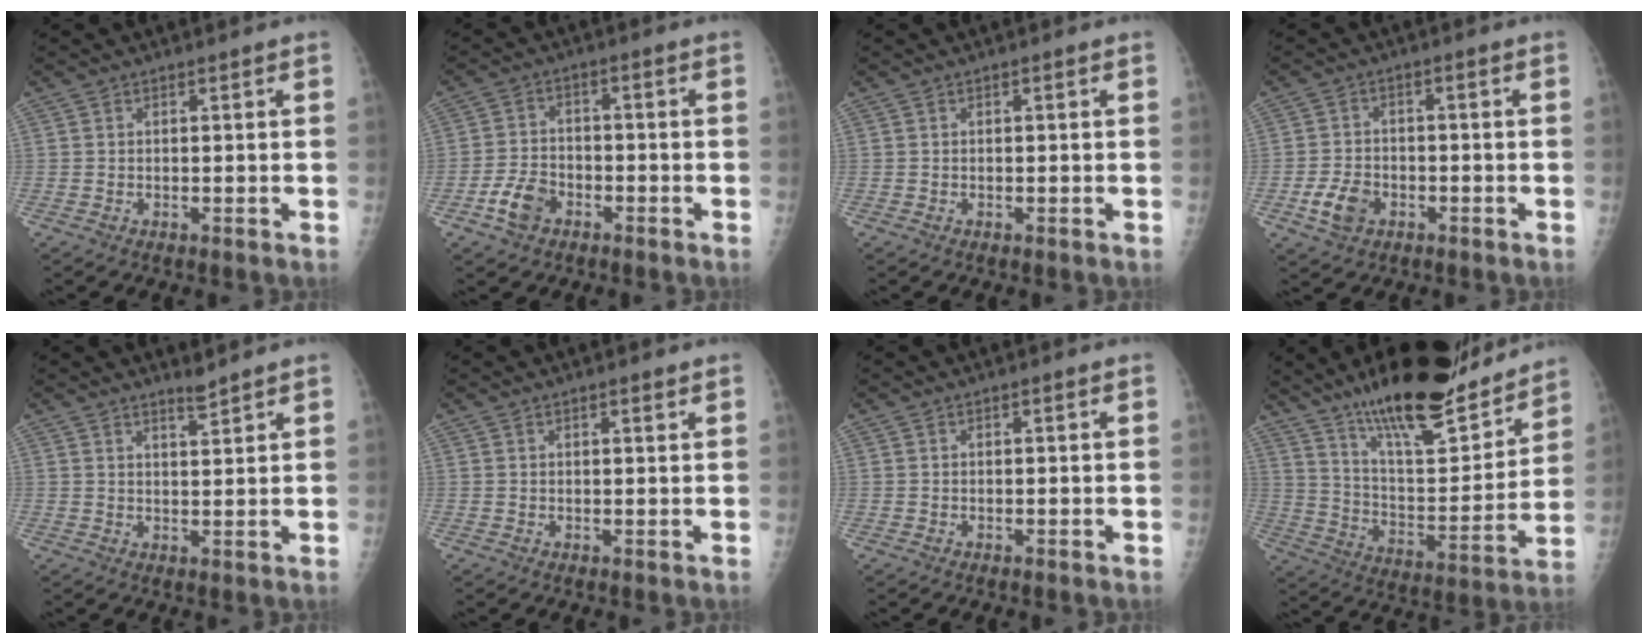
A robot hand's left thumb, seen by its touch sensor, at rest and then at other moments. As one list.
[{"total": 5.8, "force": [-3.4, 3.8, 2.7], "torque": [-0.048, 0.022, -0.061]}, {"total": 0.0}, {"total": 5.7, "force": [-2.7, 4.0, 2.9], "torque": [-0.049, 0.015, -0.045]}, {"total": 2.4, "force": [2.2, 0.1, 1.0], "torque": [-0.011, -0.022, 0.037]}, {"total": 1.2, "force": [0.7, 0.3, 1.0], "torque": [-0.014, -0.001, 0.010]}, {"total": 0.0}, {"total": 25.4, "force": [19.1, 7.5, 14.9], "torque": [-0.195, -0.088, 0.308]}]